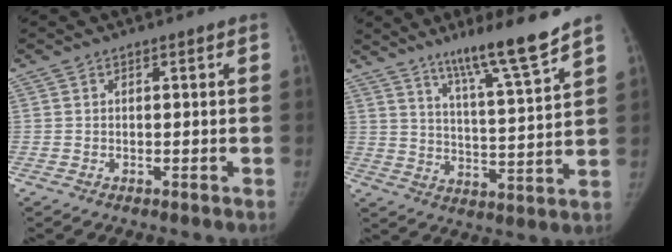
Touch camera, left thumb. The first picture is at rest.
{"total": 12.6, "force": [9.4, 0.0, 8.3], "torque": [-0.132, -0.065, 0.157]}